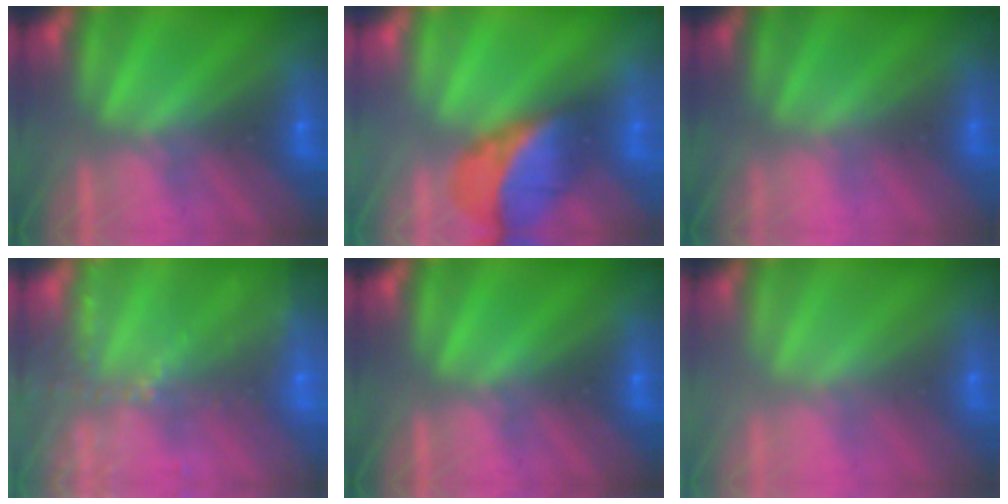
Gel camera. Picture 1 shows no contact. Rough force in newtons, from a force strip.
{"total": 2.8}
{"total": 2.5}
{"total": 9.3}
{"total": 0.0}
{"total": 3.0}